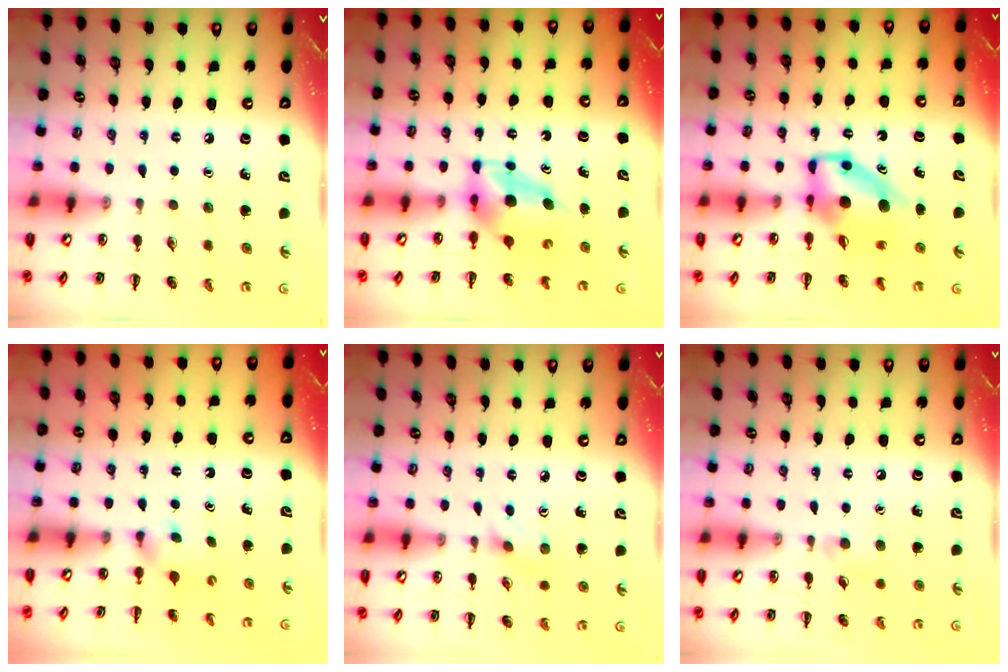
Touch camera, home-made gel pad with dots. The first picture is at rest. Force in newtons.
{"total": 5.0, "press": 4.9, "slide": 0.7}
{"total": 6.9, "press": 6.7, "slide": 1.7}
{"total": 1.8, "press": 1.5, "slide": 1.0}
{"total": 1.9, "press": 1.7, "slide": 0.8}
{"total": 4.4, "press": 3.9, "slide": 1.9}